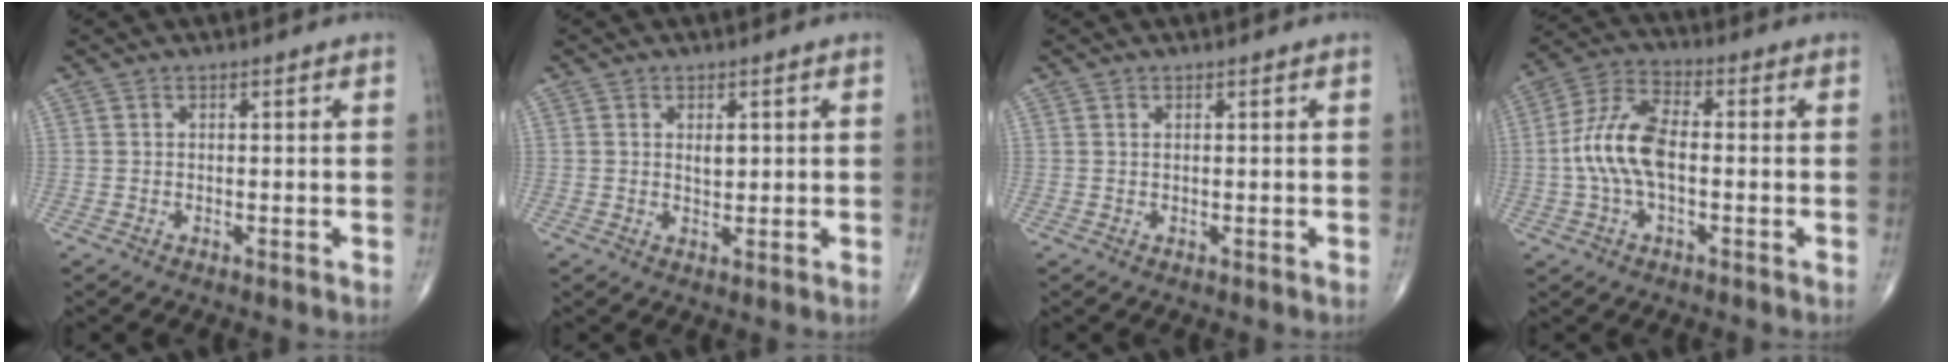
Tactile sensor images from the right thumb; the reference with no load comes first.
{"total": 2.2, "force": [0.6, 1.3, 1.7], "torque": [-0.022, -0.005, 0.010]}
{"total": 0.0}
{"total": 11.1, "force": [-0.9, 5.5, 9.6], "torque": [-0.207, 0.032, -0.021]}